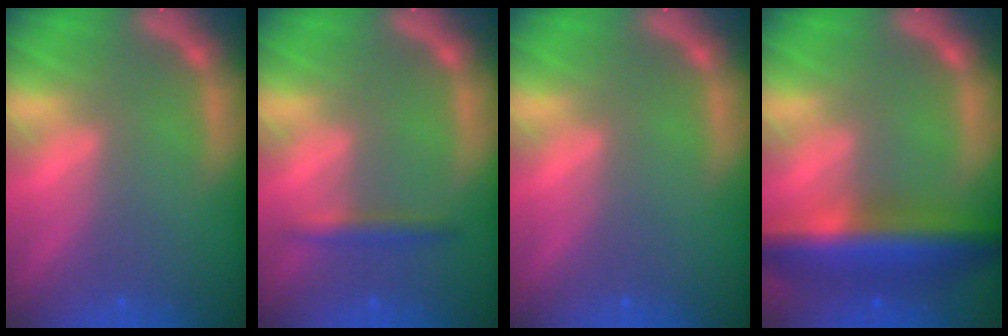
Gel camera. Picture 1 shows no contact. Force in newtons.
{"total": 1.9}
{"total": 0.0}
{"total": 8.9}